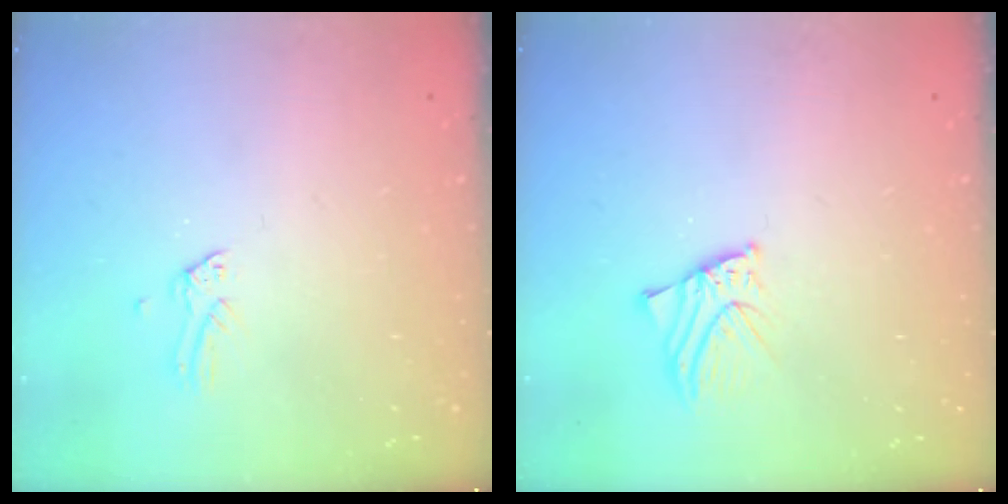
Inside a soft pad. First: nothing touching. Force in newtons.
{"total": 3.3, "press": 3.3, "slide": 0.3}